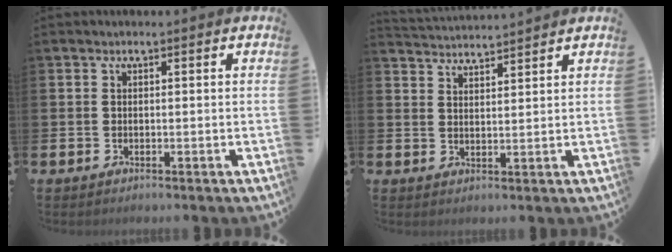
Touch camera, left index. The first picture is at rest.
{"total": 3.3, "force": [3.3, -0.1, -0.2], "torque": [0.002, -0.025, 0.058]}